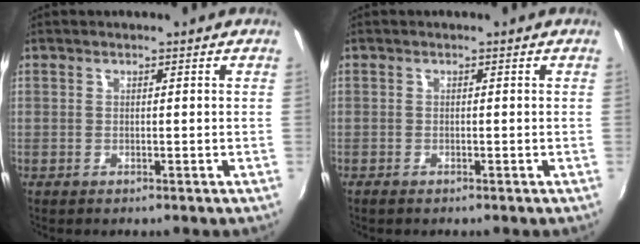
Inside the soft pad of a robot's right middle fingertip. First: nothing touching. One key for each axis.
{"total": 1.1, "fx": -0.9, "fy": 0.4, "fz": 0.6, "tx": -0.013, "ty": -0.005, "tz": -0.017}